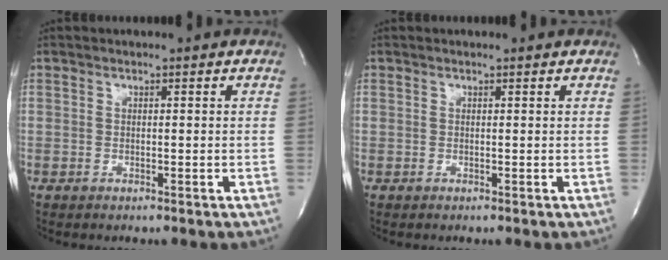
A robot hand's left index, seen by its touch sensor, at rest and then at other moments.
{"total": 0.9, "force": [0.9, 0.2, 0.1], "torque": [-0.011, 0.005, 0.009]}